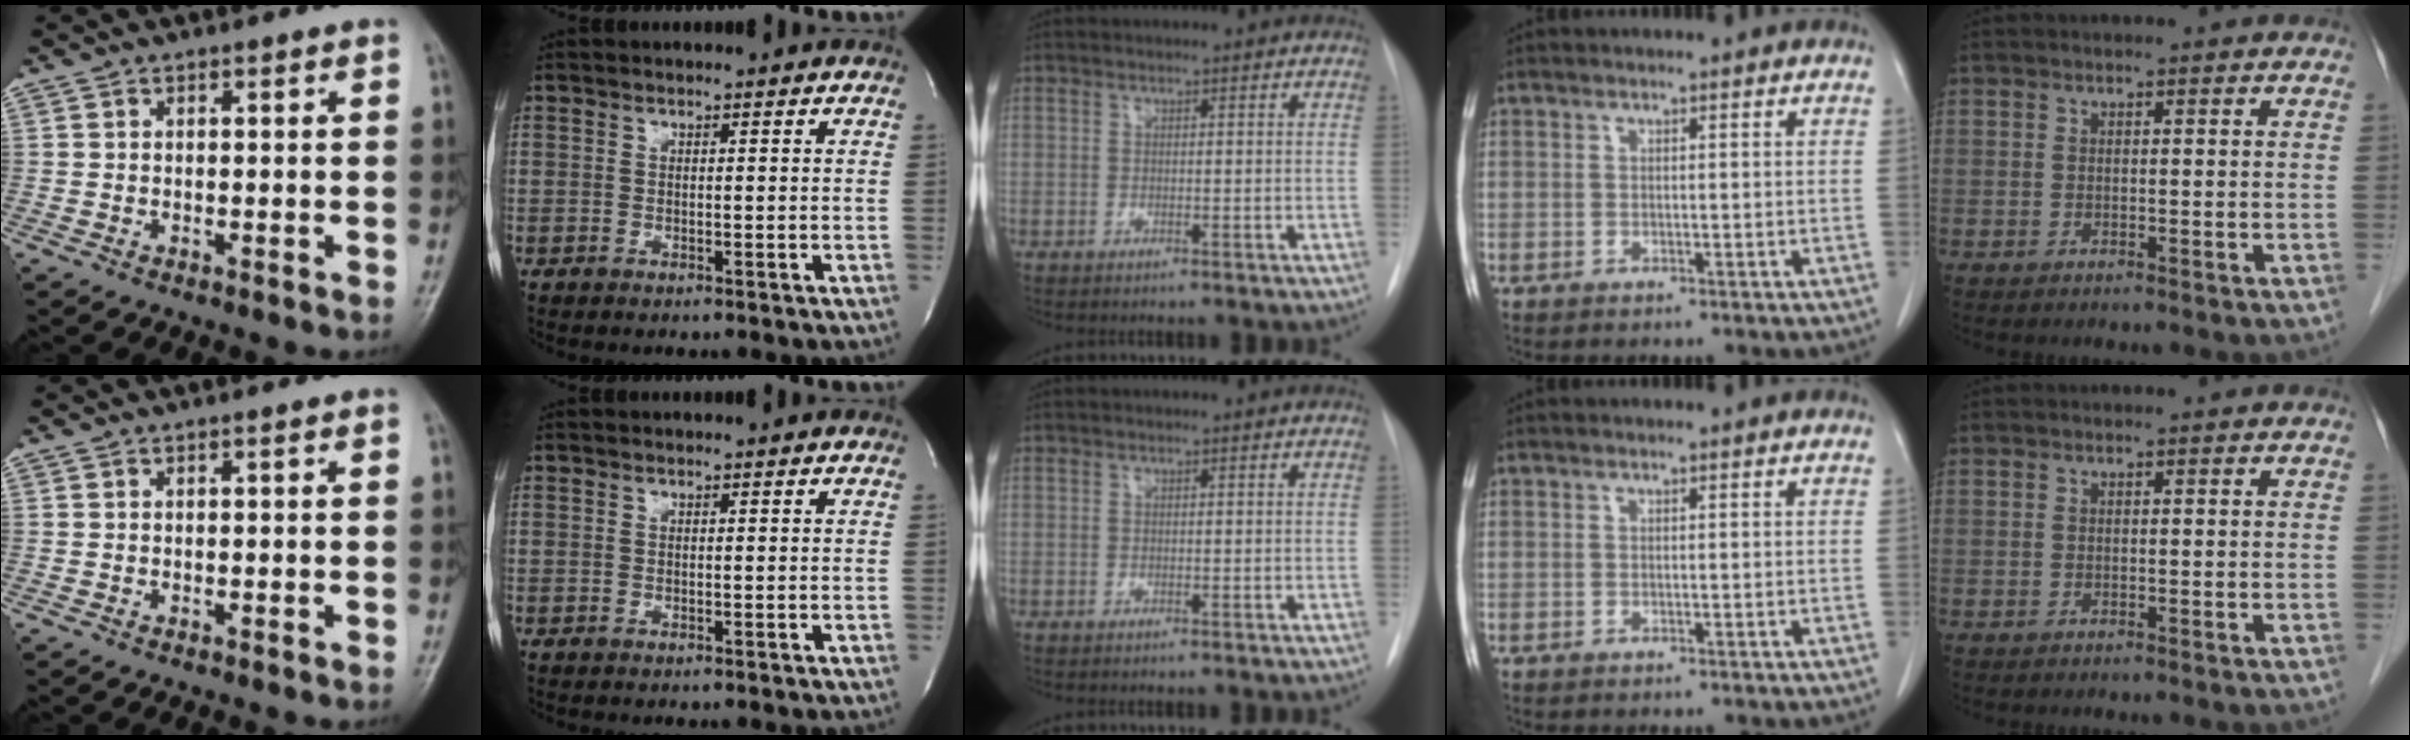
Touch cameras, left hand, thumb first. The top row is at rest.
{}